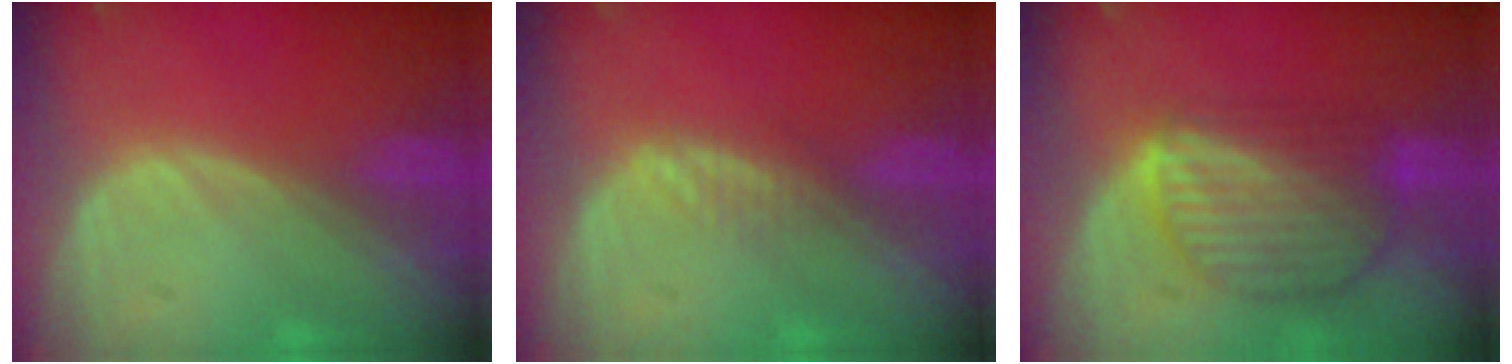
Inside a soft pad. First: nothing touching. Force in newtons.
{"total": 1.6, "press": 1.6, "slide": 0.1}
{"total": 8.9, "press": 7.7, "slide": 4.4}